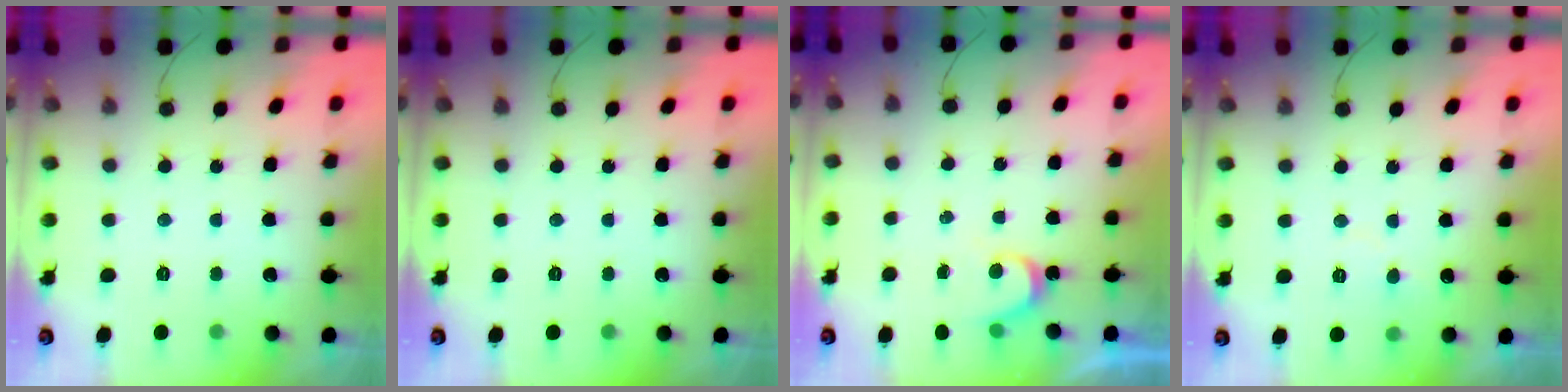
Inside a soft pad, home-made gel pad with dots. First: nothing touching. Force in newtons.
{"total": 0.0}
{"total": 3.5, "press": 3.5, "slide": 0.3}
{"total": 5.7, "press": 5.7, "slide": 0.4}